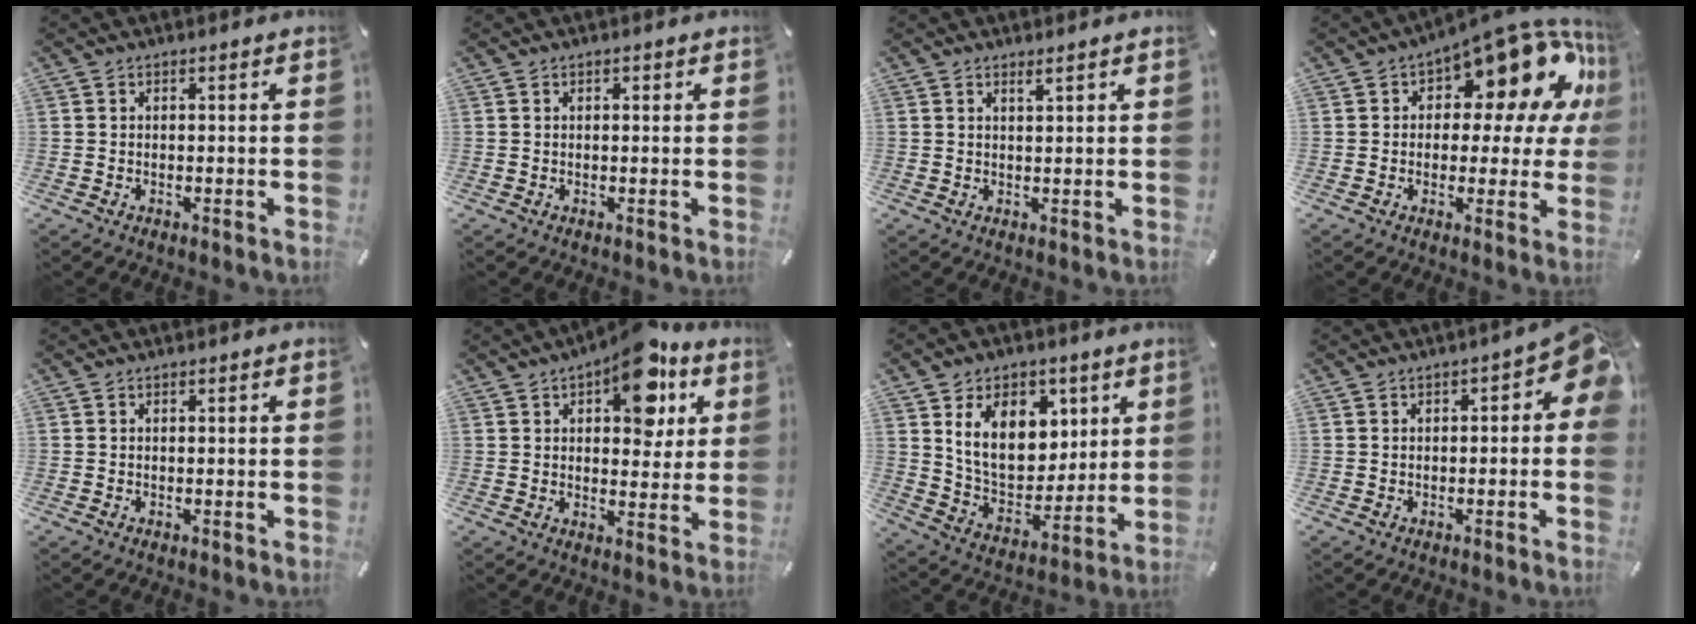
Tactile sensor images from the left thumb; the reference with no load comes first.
{"total": 0.6, "force": [0.2, 0.4, 0.3], "torque": [-0.007, 0.002, 0.003]}
{"total": 1.5, "force": [1.2, 0.1, 0.8], "torque": [-0.016, -0.002, 0.022]}
{"total": 17.5, "force": [10.0, 8.4, 11.7], "torque": [-0.147, -0.081, 0.166]}
{"total": 0.0}
{"total": 13.9, "force": [7.4, 7.0, 9.4], "torque": [-0.122, -0.031, 0.126]}
{"total": 15.4, "force": [6.2, 11.3, 8.4], "torque": [-0.145, -0.022, 0.118]}
{"total": 5.1, "force": [0.3, 2.6, 4.4], "torque": [-0.057, 0.001, 0.002]}